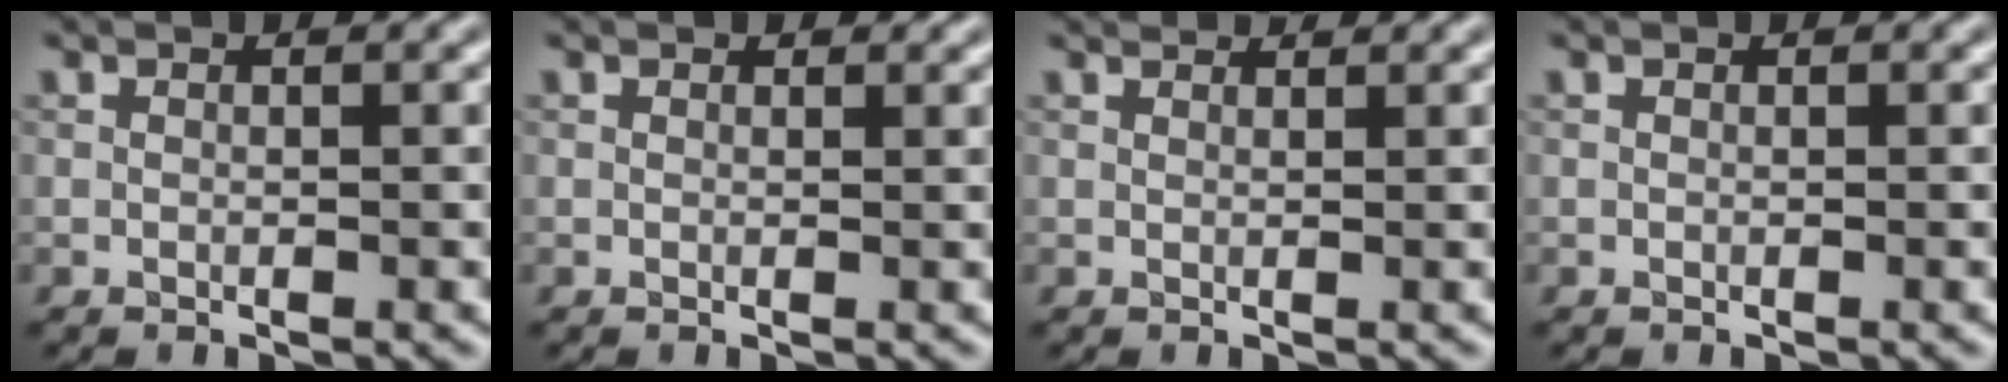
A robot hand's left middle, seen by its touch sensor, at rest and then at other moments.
{"total": 0.7, "force": [0.6, 0.3, 0.2], "torque": [-0.004, -0.002, 0.008]}
{"total": 2.4, "force": [2.2, 0.4, 0.9], "torque": [-0.017, -0.004, 0.022]}
{"total": 0.0}